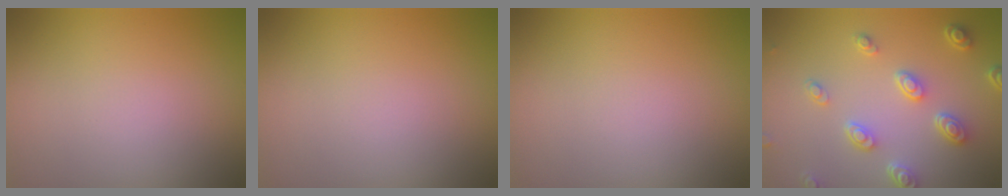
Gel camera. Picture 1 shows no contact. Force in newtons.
{"total": 0.0}
{"total": 0.0}
{"total": 4.5, "press": 3.4, "slide": 2.9}